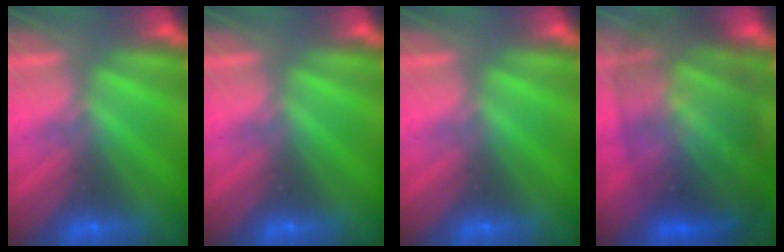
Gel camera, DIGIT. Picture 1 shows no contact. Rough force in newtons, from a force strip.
{"total": 0.0}
{"total": 0.0}
{"total": 10.3}